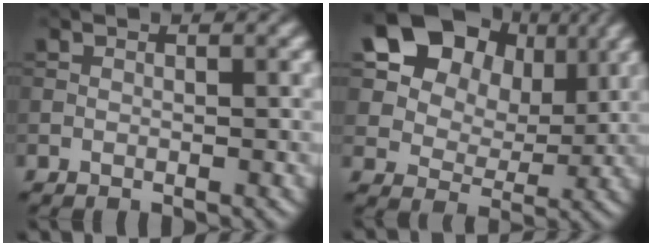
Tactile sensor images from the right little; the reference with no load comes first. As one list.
[{"total": 15.2, "force": [7.0, 11.1, 7.7], "torque": [-0.170, 0.043, 0.147]}]